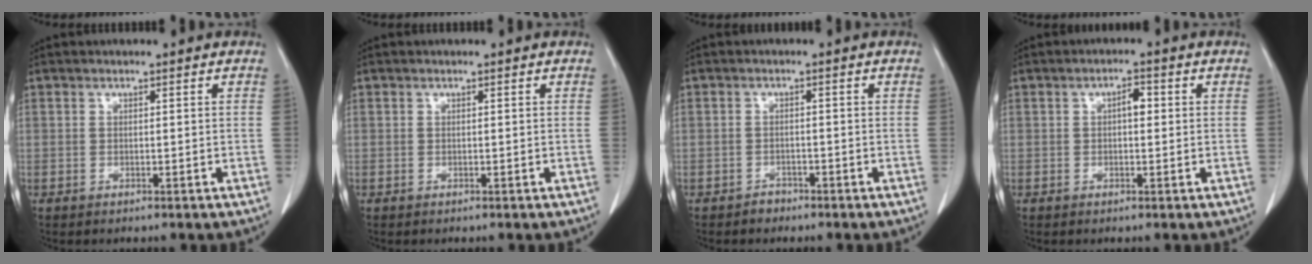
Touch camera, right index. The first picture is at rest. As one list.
[{"total": 0.0}, {"total": 1.4, "force": [-1.1, 0.8, 0.0], "torque": [0.000, 0.004, -0.020]}, {"total": 2.2, "force": [0.3, 1.0, 2.0], "torque": [-0.028, 0.007, 0.002]}]